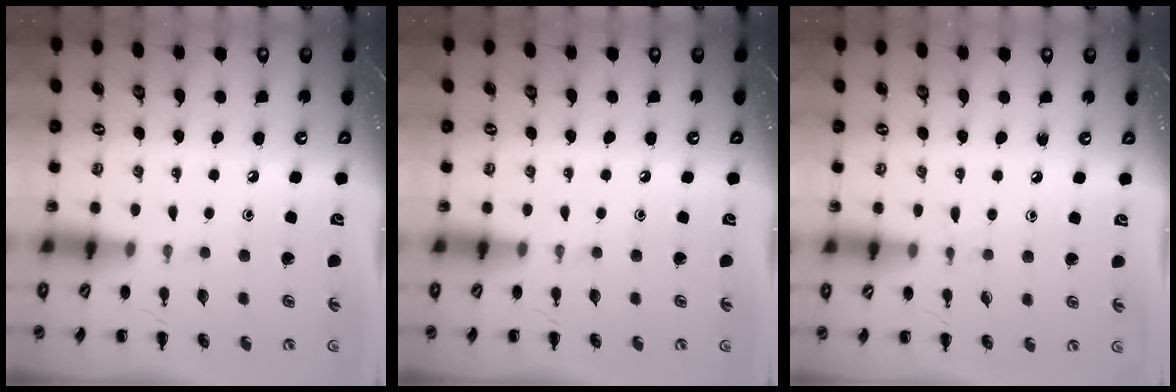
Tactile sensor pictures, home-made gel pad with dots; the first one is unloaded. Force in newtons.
{"total": 0.0}
{"total": 4.4, "press": 4.0, "slide": 1.8}